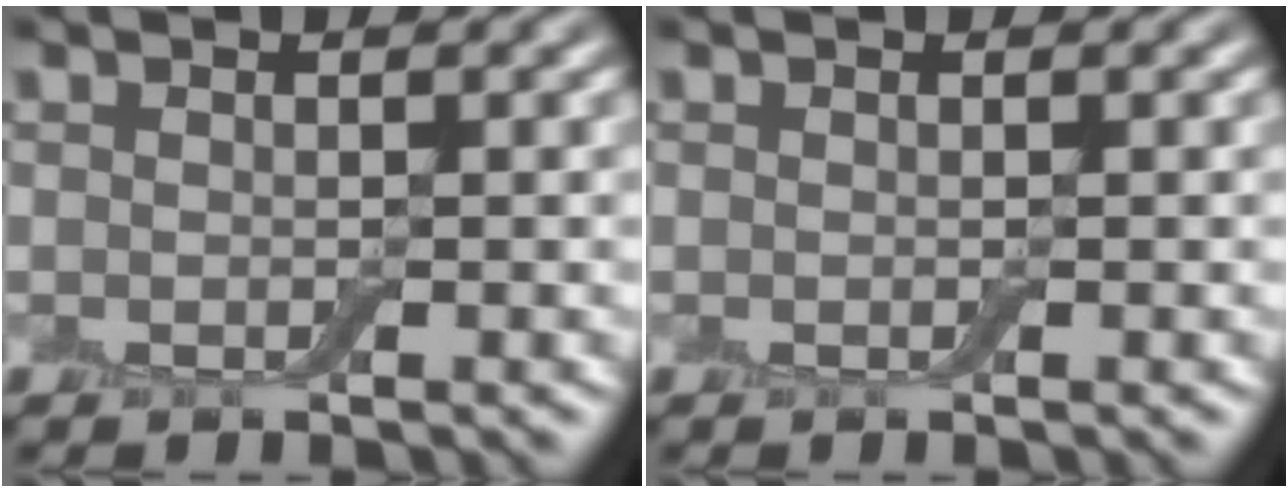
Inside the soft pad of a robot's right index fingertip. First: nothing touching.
{"total": 0.0}